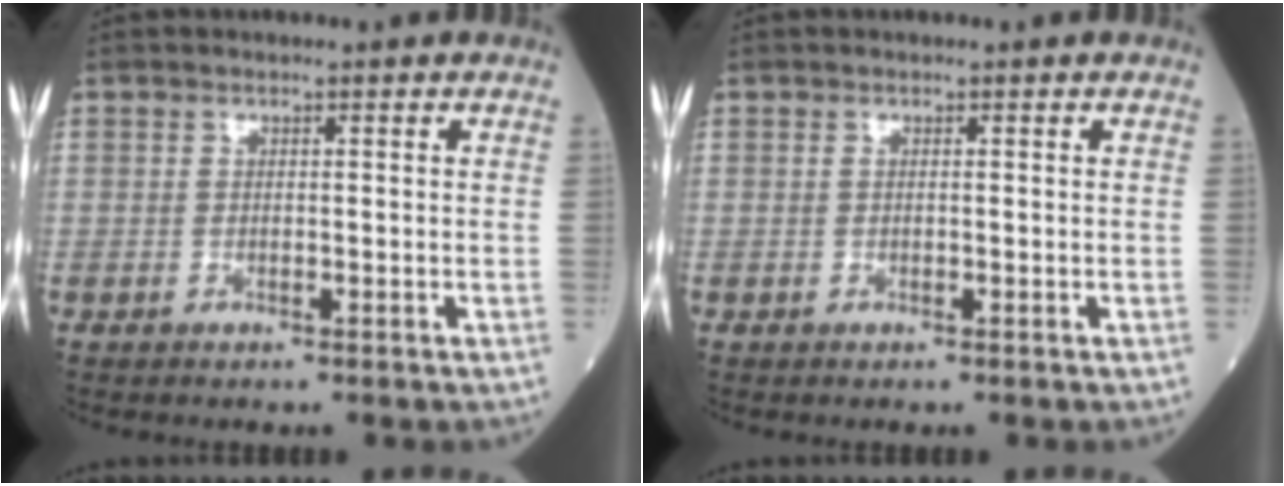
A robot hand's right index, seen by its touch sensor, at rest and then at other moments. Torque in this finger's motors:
{"motor_torque": [0.00, 0.00, 0.00, -0.01]}